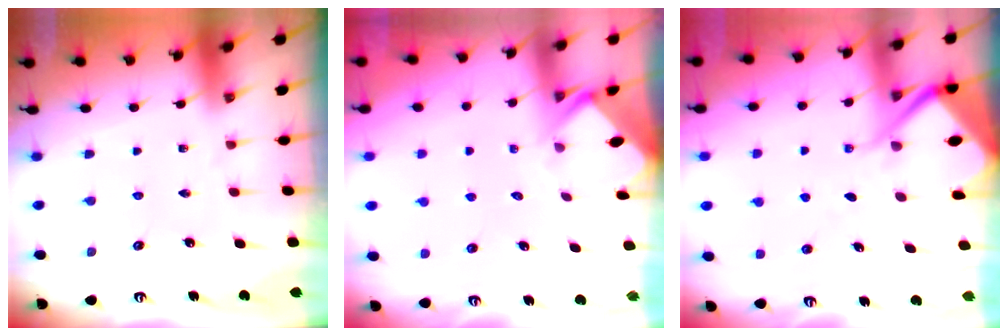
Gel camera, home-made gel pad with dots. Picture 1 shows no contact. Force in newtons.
{"total": 2.8, "press": 2.8, "slide": 0.1}
{"total": 7.5, "press": 7.5, "slide": 0.5}